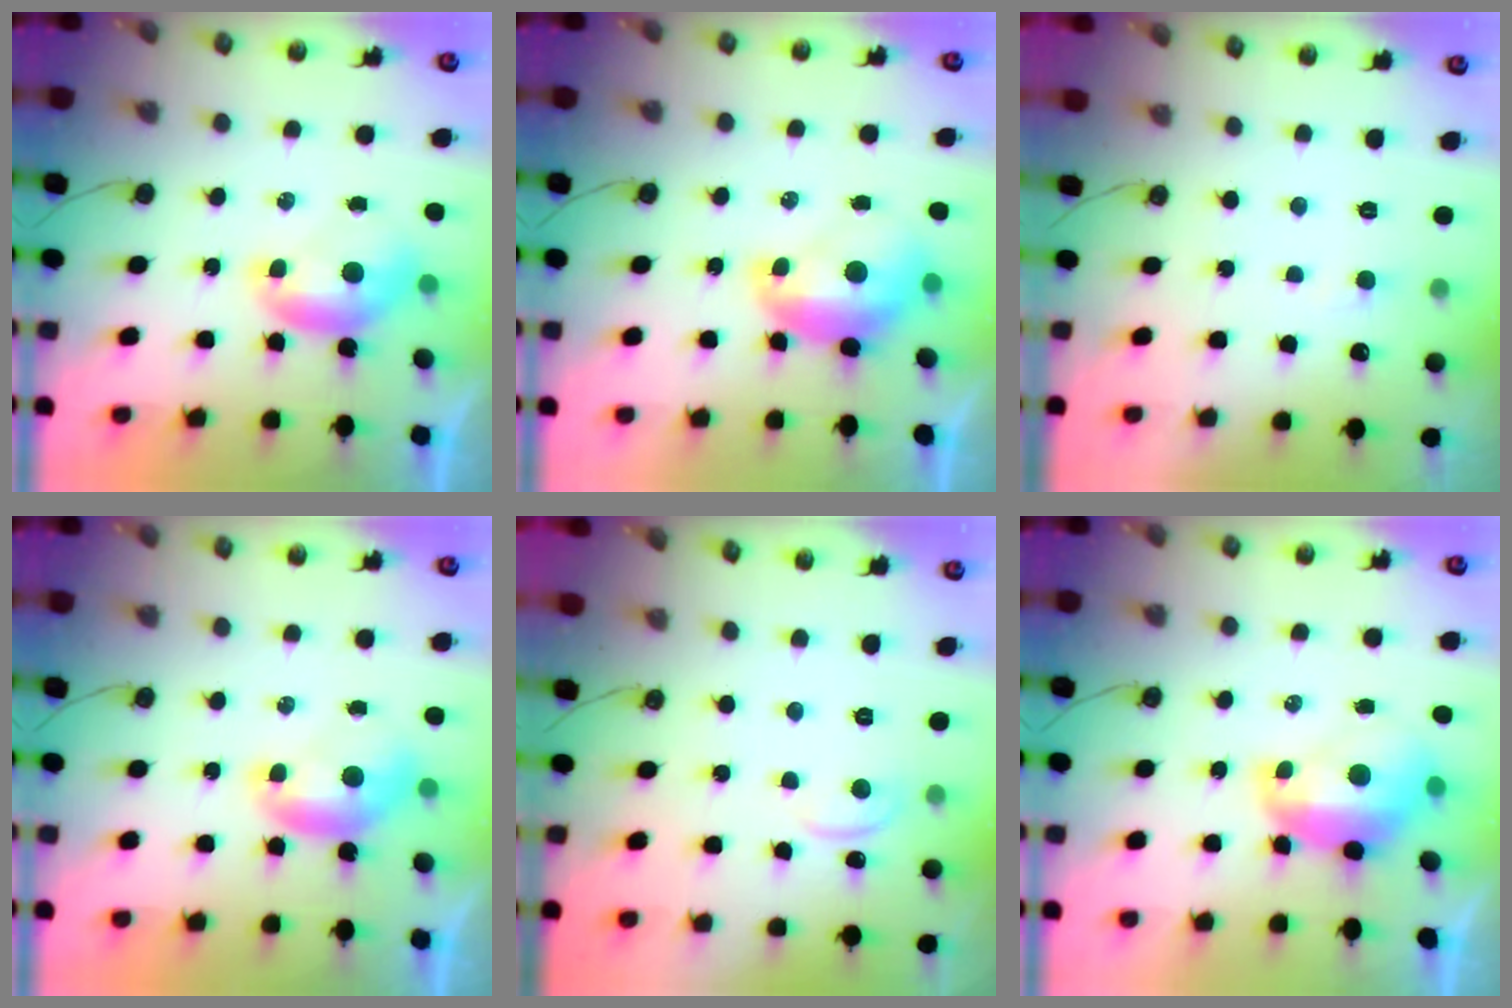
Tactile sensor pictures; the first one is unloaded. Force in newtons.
{"total": 2.4, "press": 2.3, "slide": 0.7}
{"total": 2.7, "press": 2.7, "slide": 0.4}
{"total": 0.0}
{"total": 1.2, "press": 1.0, "slide": 0.6}
{"total": 2.5, "press": 2.4, "slide": 0.8}